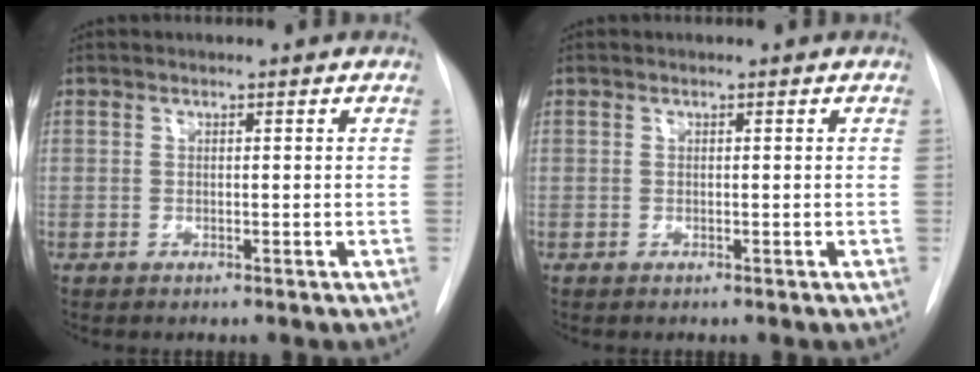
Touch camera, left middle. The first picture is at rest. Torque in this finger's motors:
{"motor_torque": [-0.05, 0.01, 0.10, 0.00]}